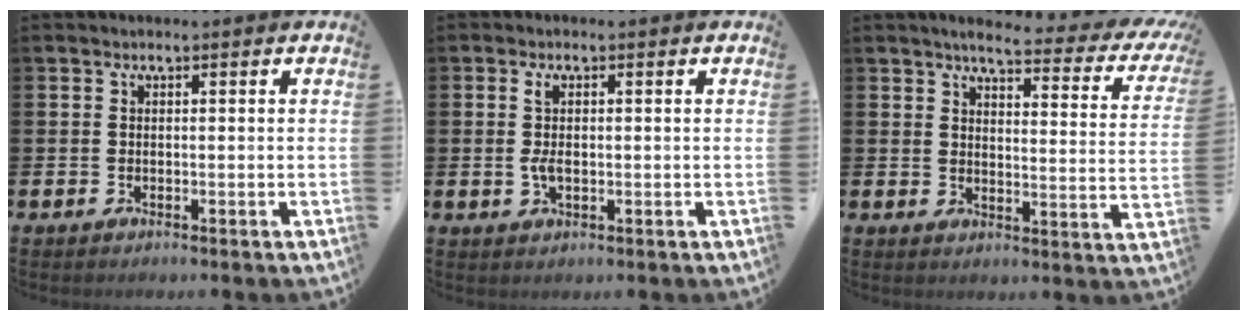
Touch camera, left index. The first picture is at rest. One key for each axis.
{"total": 2.7, "fx": 0.3, "fy": 1.4, "fz": 2.3, "tx": -0.048, "ty": 0.007, "tz": 0.003}
{"total": 4.4, "fx": 3.6, "fy": 1.0, "fz": 2.3, "tx": -0.039, "ty": -0.035, "tz": 0.048}